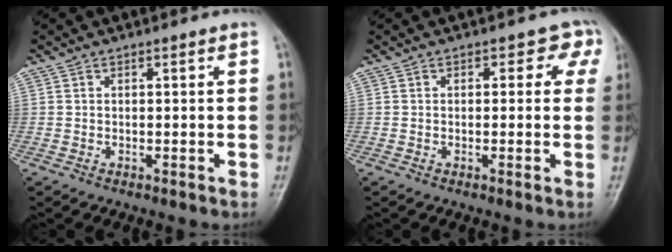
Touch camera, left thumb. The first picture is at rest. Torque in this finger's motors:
{"motor_torque": [-0.30, 0.24, 0.01, -0.07, 0.04]}